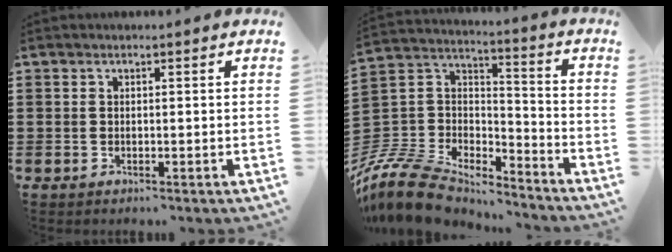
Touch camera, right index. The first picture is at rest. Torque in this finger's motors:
{"motor_torque": [-0.79, 1.35, -0.60, -0.21]}